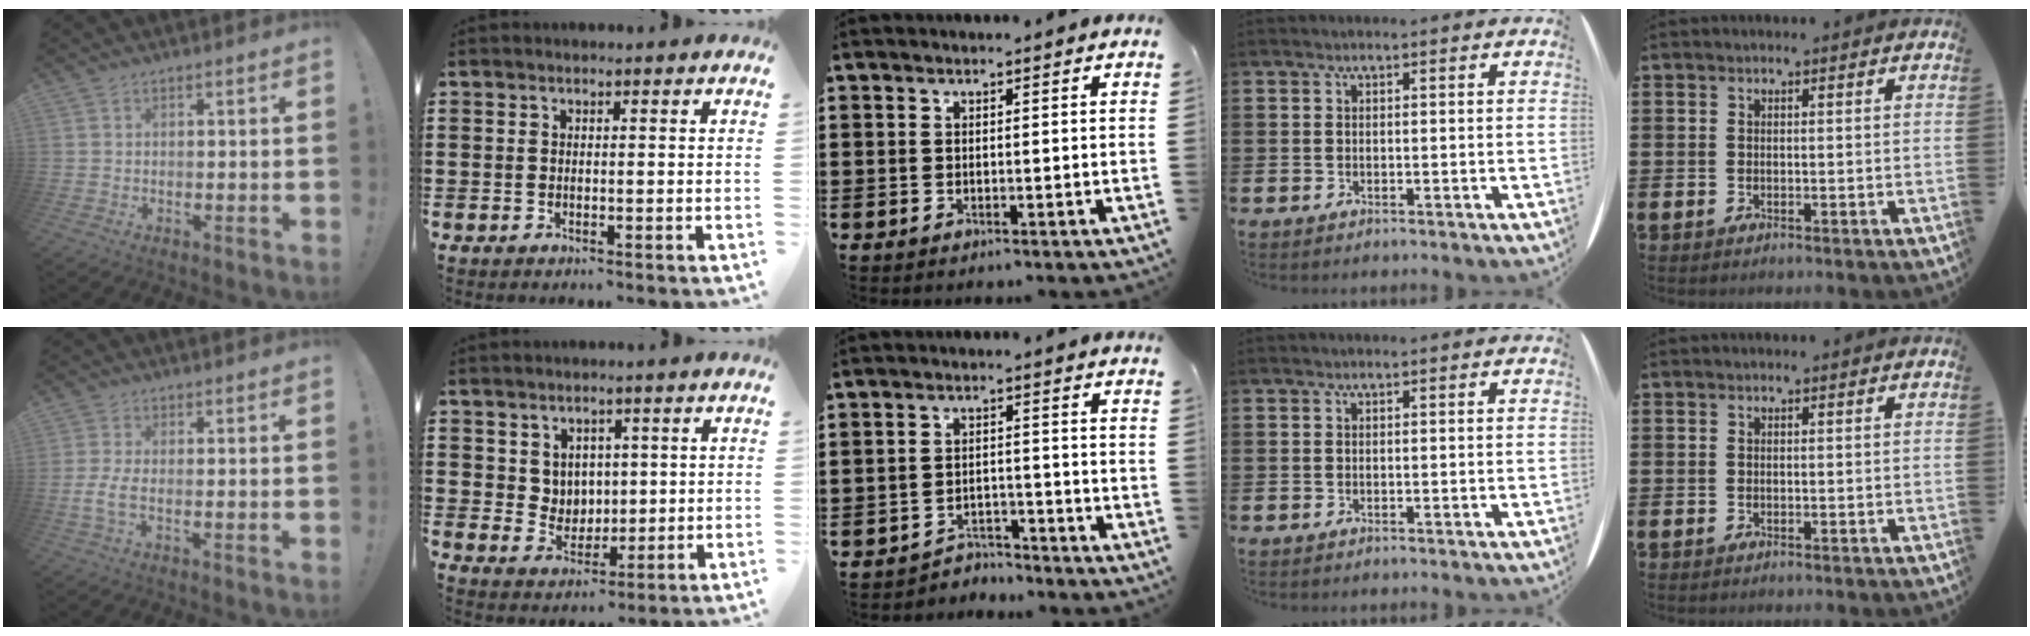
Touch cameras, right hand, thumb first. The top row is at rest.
{"thumb": {"total": 4.7, "force": [-1.0, 2.0, 4.2], "torque": [-0.090, -0.004, -0.016]}, "index": {"total": 4.4, "force": [2.5, 3.6, 0.5], "torque": [-0.022, 0.001, 0.045]}, "middle": {"total": 3.2, "force": [-3.1, 0.4, 0.0], "torque": [-0.008, 0.000, -0.068]}}